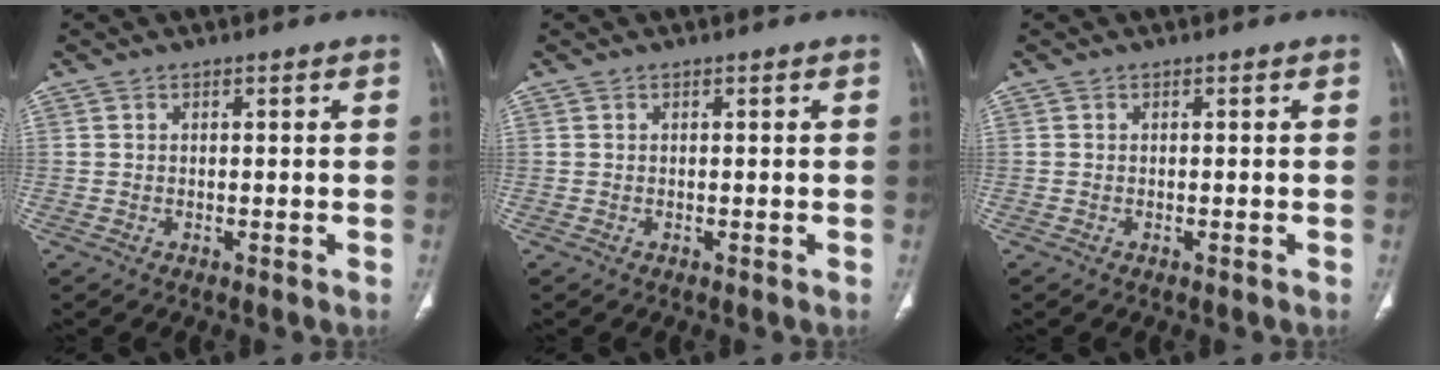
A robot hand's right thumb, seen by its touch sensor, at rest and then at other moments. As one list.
[{"total": 0.0}, {"total": 0.0}]